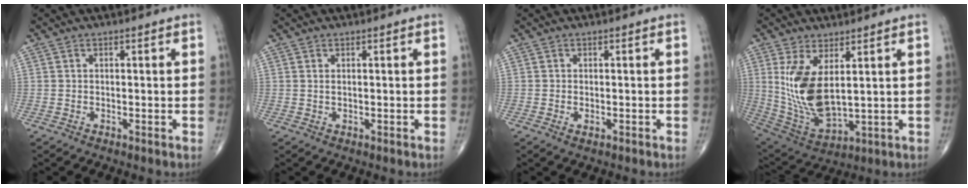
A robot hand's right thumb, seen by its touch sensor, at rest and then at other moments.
{"total": 0.6, "force": [0.3, 0.2, 0.5], "torque": [-0.011, 0.000, 0.007]}
{"total": 1.2, "force": [-0.4, 0.6, 0.9], "torque": [-0.014, 0.000, -0.003]}
{"total": 13.4, "force": [3.1, 6.2, 11.4], "torque": [-0.226, -0.027, 0.085]}